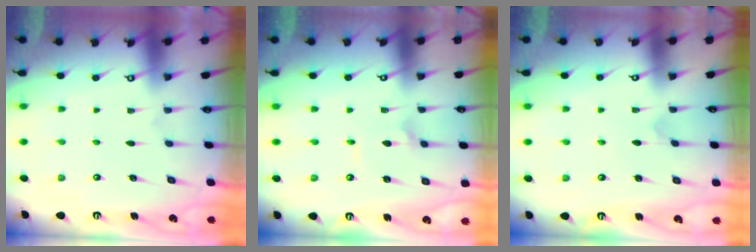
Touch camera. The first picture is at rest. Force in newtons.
{"total": 2.3, "press": 2.3, "slide": 0.1}
{"total": 3.2, "press": 3.2, "slide": 0.2}